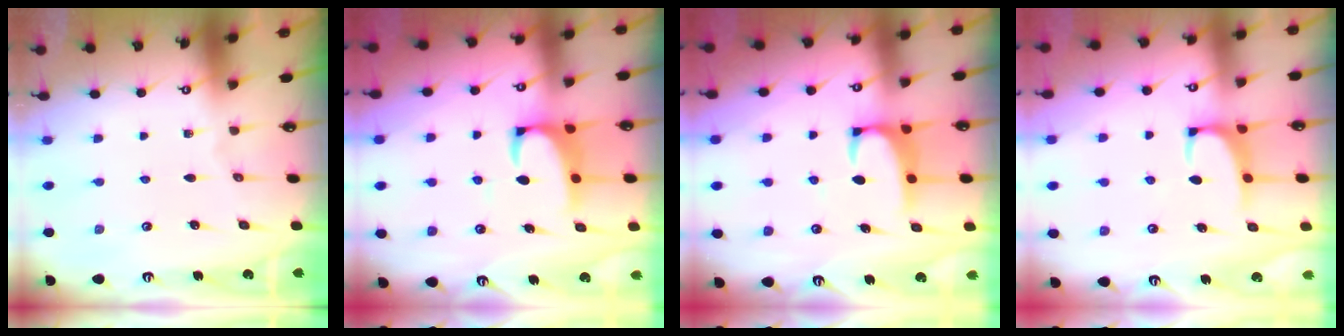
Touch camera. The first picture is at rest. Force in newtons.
{"total": 2.2, "press": 2.0, "slide": 0.9}
{"total": 2.0, "press": 1.9, "slide": 0.6}
{"total": 0.7, "press": 0.2, "slide": 0.7}